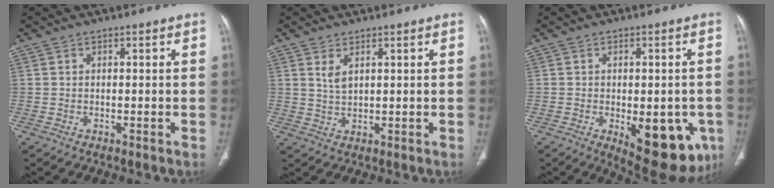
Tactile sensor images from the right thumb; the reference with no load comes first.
{"total": 2.9, "force": [1.5, 1.3, 2.1], "torque": [-0.041, -0.010, 0.037]}
{"total": 15.8, "force": [-5.3, 7.4, 12.9], "torque": [-0.125, -0.003, -0.048]}